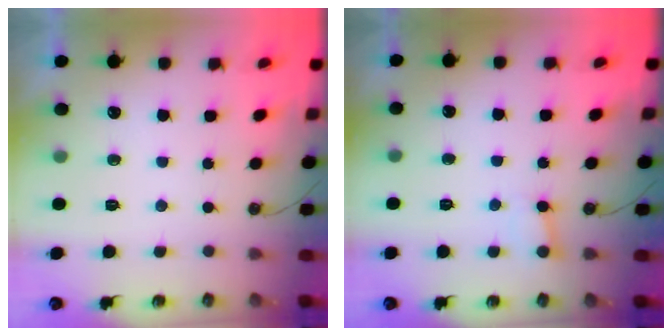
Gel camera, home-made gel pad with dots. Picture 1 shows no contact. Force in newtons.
{"total": 2.3, "press": 2.3, "slide": 0.2}